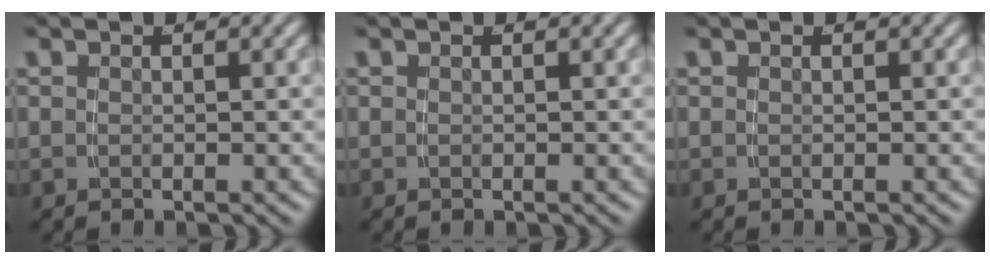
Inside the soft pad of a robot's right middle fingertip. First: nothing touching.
{"total": 0.0}
{"total": 0.0}